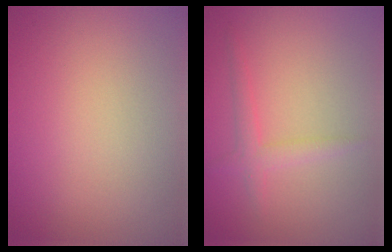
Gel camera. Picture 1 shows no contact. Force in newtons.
{"total": 1.9, "press": 1.9, "slide": 0.1}